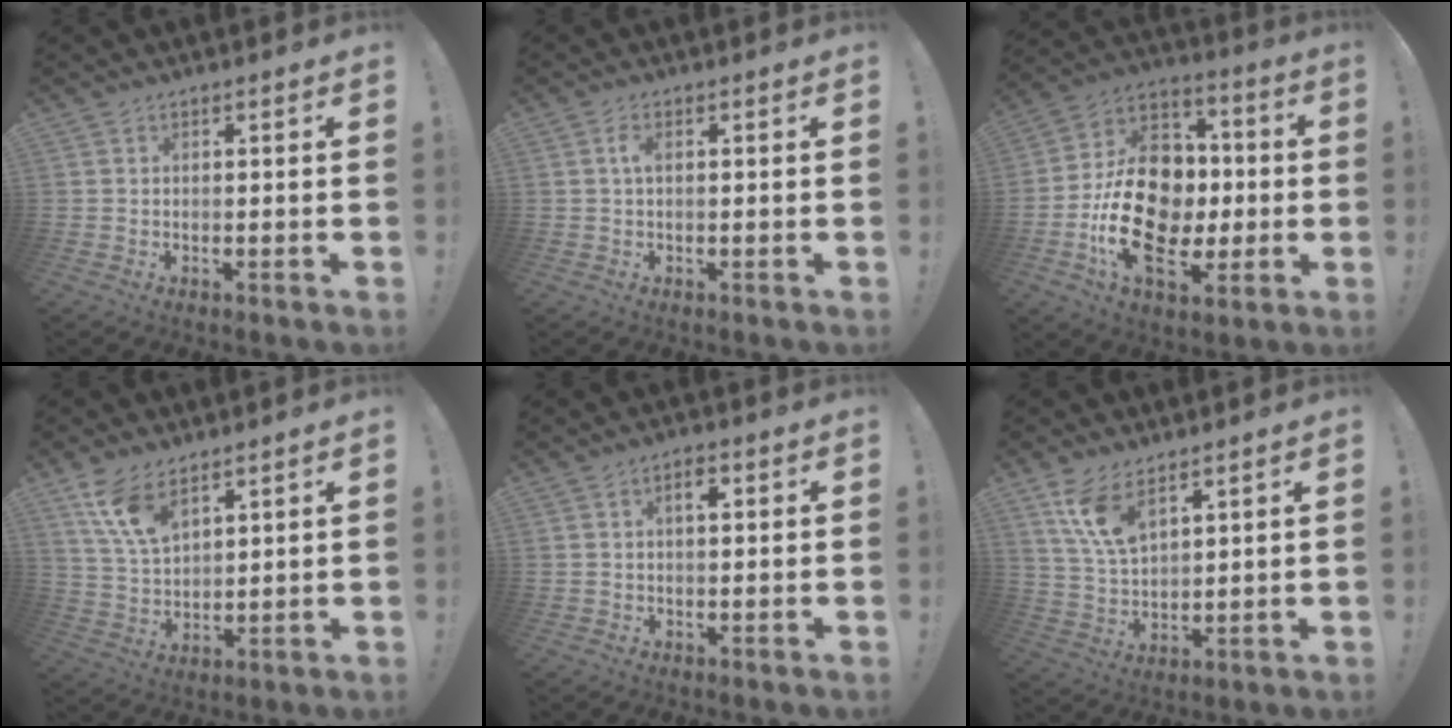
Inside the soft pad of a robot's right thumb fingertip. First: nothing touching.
{"total": 2.3, "force": [0.3, 1.0, 2.1], "torque": [-0.041, 0.006, 0.004]}
{"total": 23.5, "force": [-4.4, 16.7, 15.9], "torque": [-0.290, 0.036, -0.051]}
{"total": 10.6, "force": [7.1, 4.9, 6.2], "torque": [-0.121, -0.031, 0.138]}
{"total": 3.0, "force": [0.8, 1.9, 2.2], "torque": [-0.023, 0.001, 0.008]}
{"total": 10.5, "force": [7.0, 4.4, 6.5], "torque": [-0.132, -0.033, 0.132]}